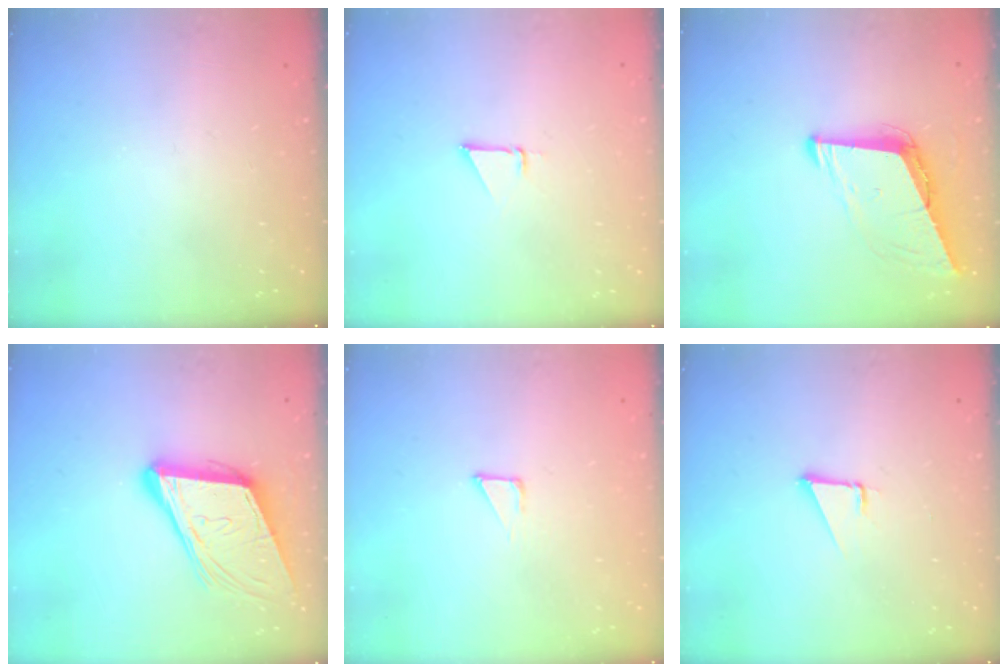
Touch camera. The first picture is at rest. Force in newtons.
{"total": 1.5, "press": 1.5, "slide": 0.0}
{"total": 8.3, "press": 7.8, "slide": 3.1}
{"total": 14.7, "press": 14.2, "slide": 3.9}
{"total": 2.1, "press": 2.1, "slide": 0.1}
{"total": 1.9, "press": 1.9, "slide": 0.1}